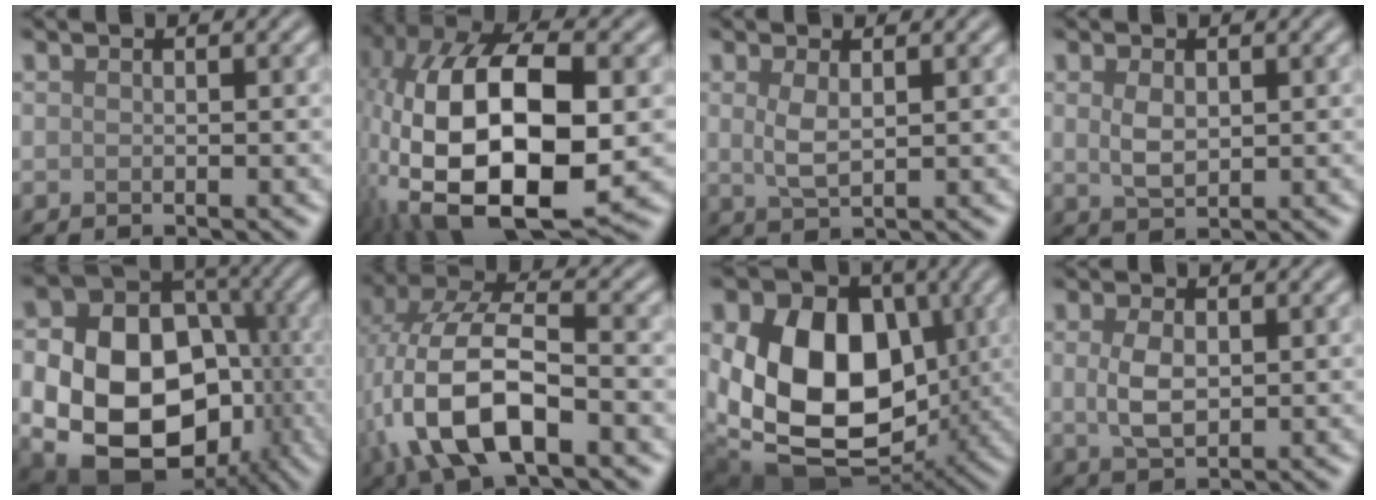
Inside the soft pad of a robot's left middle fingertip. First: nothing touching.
{"total": 18.2, "force": [-1.6, 9.7, 15.3], "torque": [-0.301, -0.002, -0.030]}
{"total": 2.2, "force": [0.6, 0.8, 1.9], "torque": [-0.046, -0.002, 0.014]}
{"total": 2.3, "force": [0.5, 1.4, 1.7], "torque": [-0.042, -0.002, 0.015]}
{"total": 16.8, "force": [-3.2, 12.7, 10.6], "torque": [-0.179, -0.030, -0.042]}
{"total": 10.7, "force": [-2.9, 5.0, 9.1], "torque": [-0.189, 0.007, -0.062]}
{"total": 15.9, "force": [0.2, 11.2, 11.3], "torque": [-0.189, -0.011, 0.001]}
{"total": 3.2, "force": [0.3, 2.0, 2.5], "torque": [-0.059, -0.001, 0.008]}